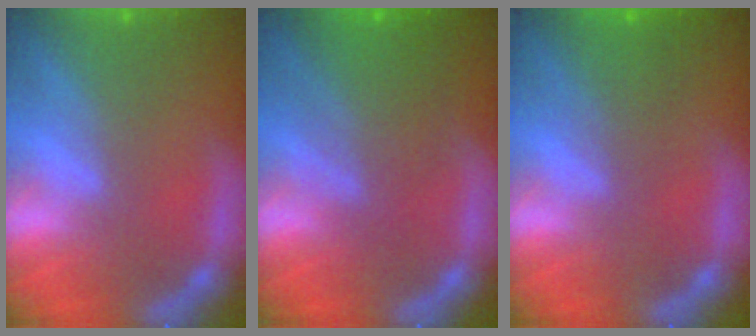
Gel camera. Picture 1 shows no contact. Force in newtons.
{"total": 6.0}
{"total": 2.5}